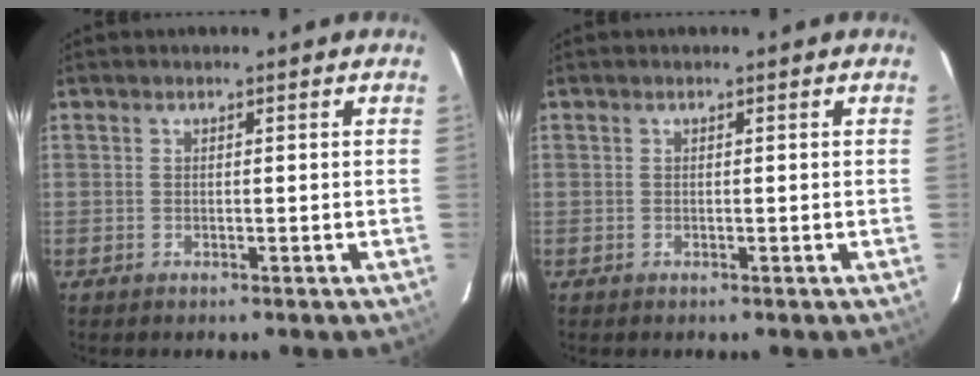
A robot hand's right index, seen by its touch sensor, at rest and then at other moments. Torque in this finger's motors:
{"motor_torque": [-0.02, 0.00, 0.00, 0.01]}